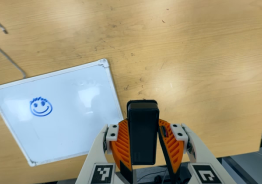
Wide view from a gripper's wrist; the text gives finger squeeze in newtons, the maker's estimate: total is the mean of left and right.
{"total": 6.2, "left": 5.2, "right": 7.2}